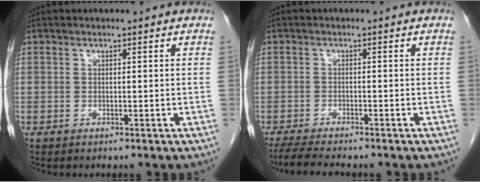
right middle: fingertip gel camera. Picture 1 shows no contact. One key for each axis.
{"total": 5.6, "fx": -4.9, "fy": 0.4, "fz": 2.6, "tx": -0.047, "ty": -0.019, "tz": -0.082}